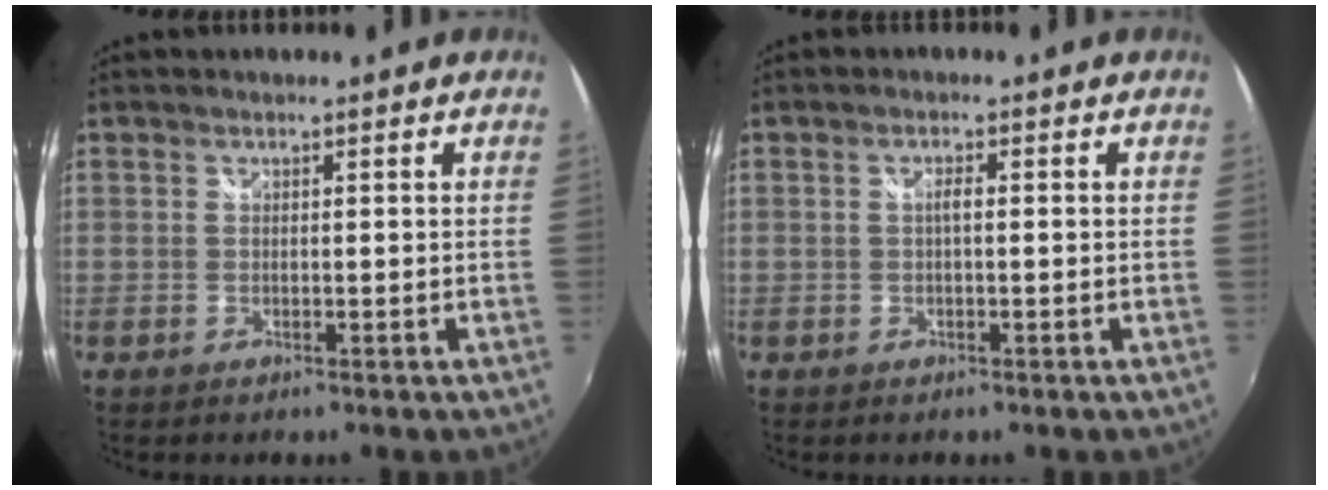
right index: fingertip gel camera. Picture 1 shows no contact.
{"total": 1.3, "force": [-0.1, 0.3, 1.2], "torque": [-0.022, 0.004, -0.004]}